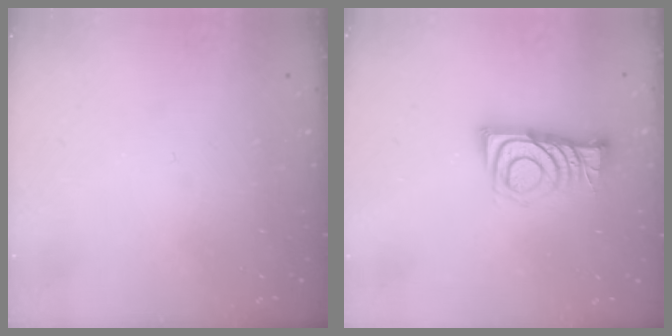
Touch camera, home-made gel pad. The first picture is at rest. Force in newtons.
{"total": 8.2, "press": 8.2, "slide": 0.9}